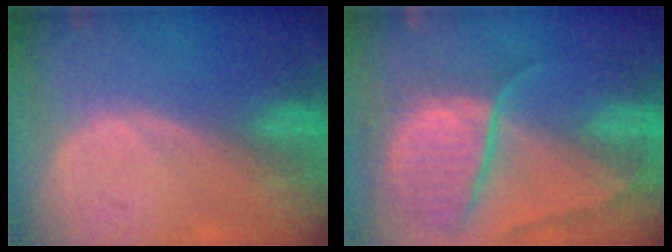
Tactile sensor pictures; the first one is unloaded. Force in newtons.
{"total": 10.6, "press": 8.8, "slide": 6.0}